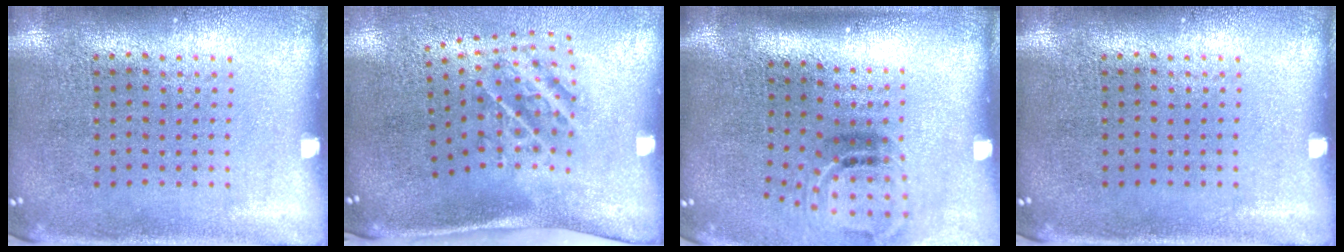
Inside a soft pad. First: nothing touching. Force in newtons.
{"total": 2.0, "press": 1.2, "slide": 1.6}
{"total": 2.0, "press": 1.2, "slide": 1.6}
{"total": 0.0}